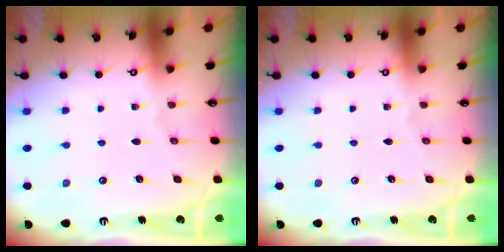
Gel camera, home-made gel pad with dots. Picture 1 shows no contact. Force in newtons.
{"total": 0.0}